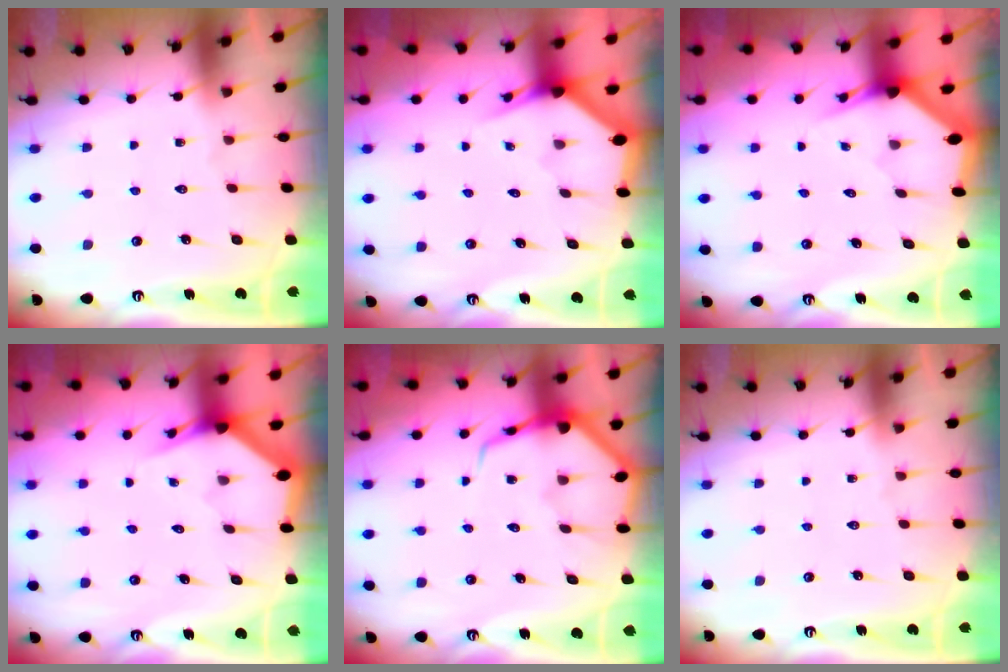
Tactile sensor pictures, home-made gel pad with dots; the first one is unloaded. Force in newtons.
{"total": 2.8, "press": 2.8, "slide": 0.2}
{"total": 2.9, "press": 2.9, "slide": 0.1}
{"total": 3.0, "press": 3.0, "slide": 0.0}
{"total": 7.7, "press": 7.7, "slide": 0.8}
{"total": 0.0}